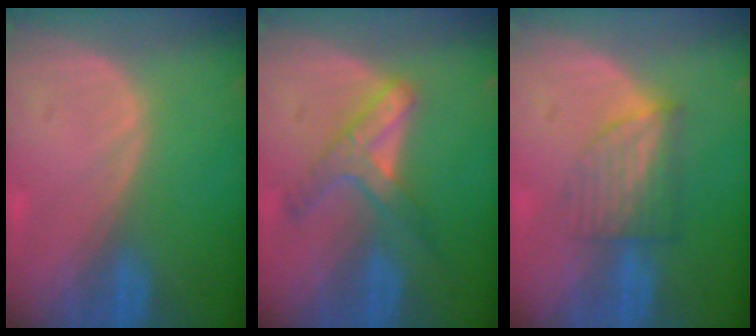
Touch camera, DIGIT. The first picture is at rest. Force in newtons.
{"total": 5.9, "press": 5.6, "slide": 1.7}
{"total": 6.2, "press": 5.5, "slide": 2.9}